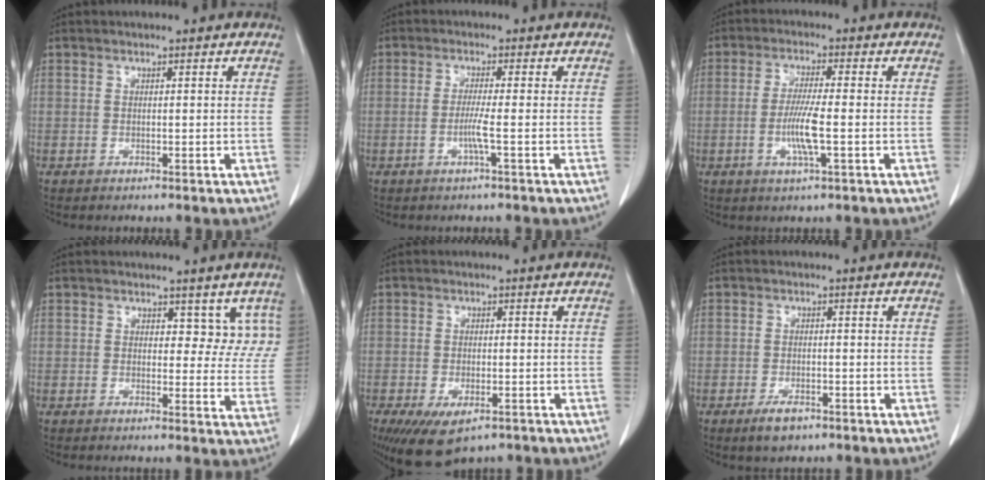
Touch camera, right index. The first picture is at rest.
{"total": 2.8, "force": [-0.9, -0.6, 2.6], "torque": [-0.053, -0.004, -0.019]}
{"total": 6.1, "force": [-1.4, 0.1, 6.0], "torque": [-0.119, -0.009, -0.026]}
{"total": 5.5, "force": [3.4, 3.5, 2.5], "torque": [-0.002, -0.007, 0.030]}
{"total": 8.6, "force": [-5.2, 4.0, 5.6], "torque": [-0.100, -0.015, -0.077]}
{"total": 3.4, "force": [-2.2, 1.5, 2.1], "torque": [-0.039, -0.002, -0.033]}